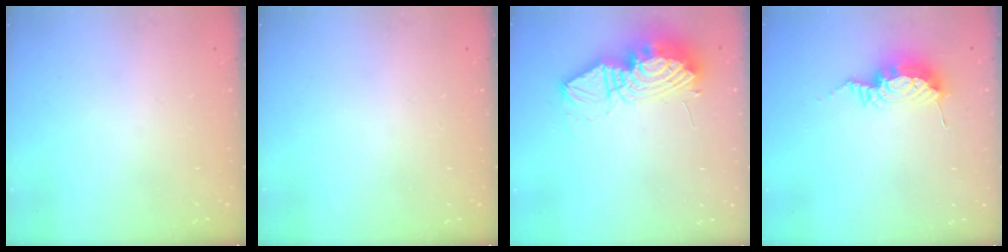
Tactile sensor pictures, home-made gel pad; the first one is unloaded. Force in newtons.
{"total": 0.0}
{"total": 16.9, "press": 16.9, "slide": 1.7}
{"total": 9.1, "press": 9.1, "slide": 1.1}